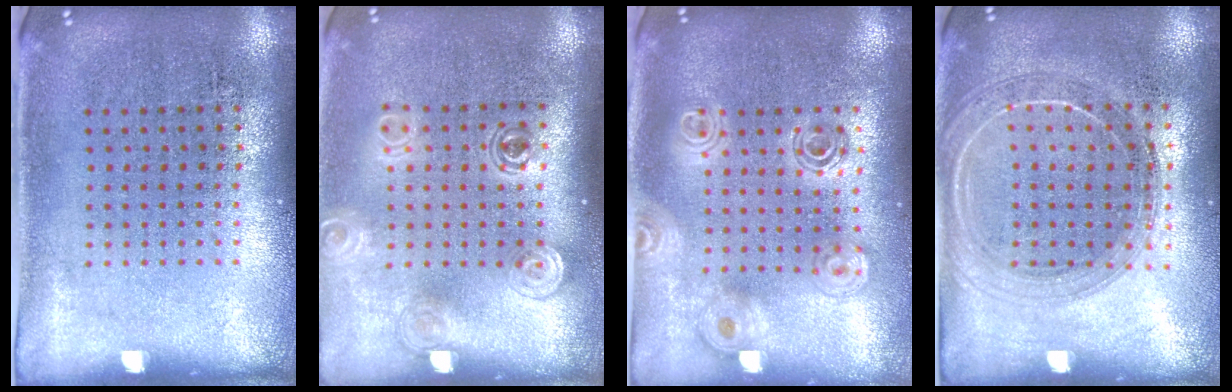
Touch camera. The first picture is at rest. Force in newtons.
{"total": 1.5, "press": 1.3, "slide": 0.8}
{"total": 1.8, "press": 1.6, "slide": 0.9}
{"total": 1.7, "press": 1.6, "slide": 0.5}